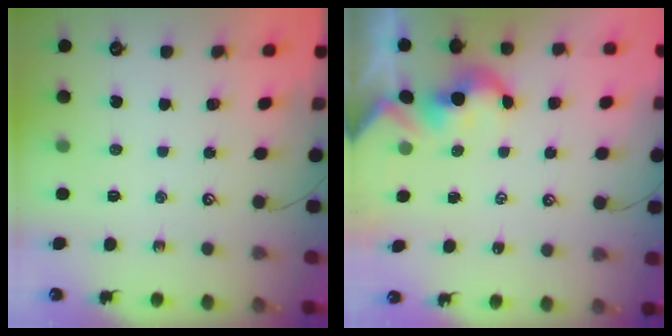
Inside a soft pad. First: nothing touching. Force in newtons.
{"total": 1.8, "press": 1.8, "slide": 0.2}